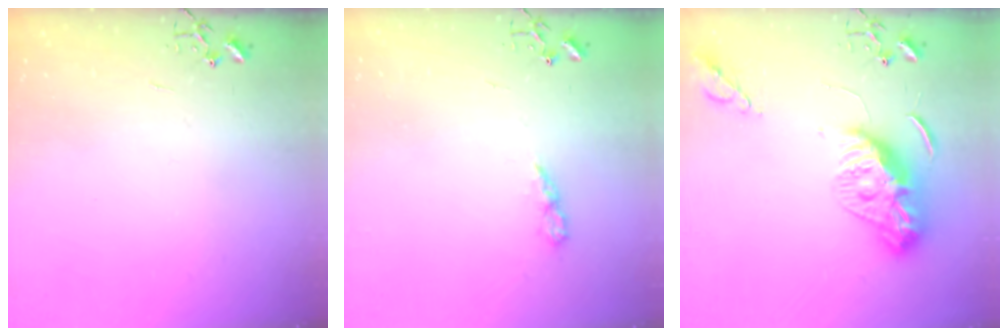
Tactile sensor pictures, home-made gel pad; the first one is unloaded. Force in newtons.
{"total": 5.8, "press": 5.7, "slide": 0.6}
{"total": 11.6, "press": 11.6, "slide": 1.0}